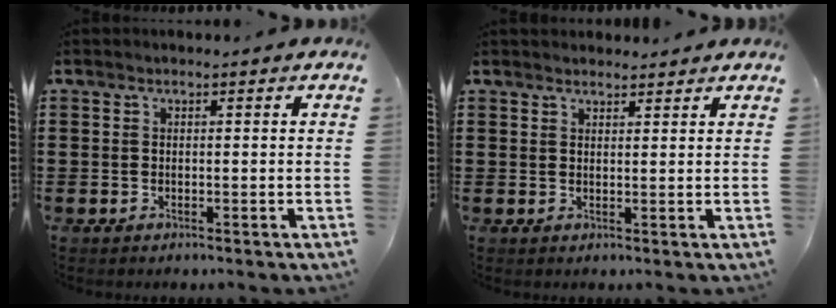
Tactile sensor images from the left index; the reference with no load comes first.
{"total": 1.7, "force": [1.6, 0.4, 0.0], "torque": [-0.004, 0.004, 0.031]}